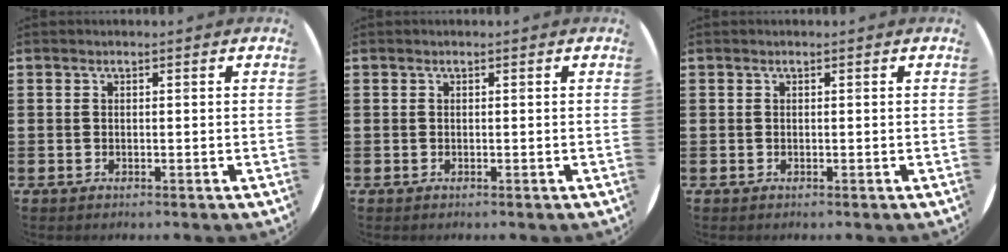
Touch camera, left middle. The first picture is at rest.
{"total": 0.0}
{"total": 0.0}